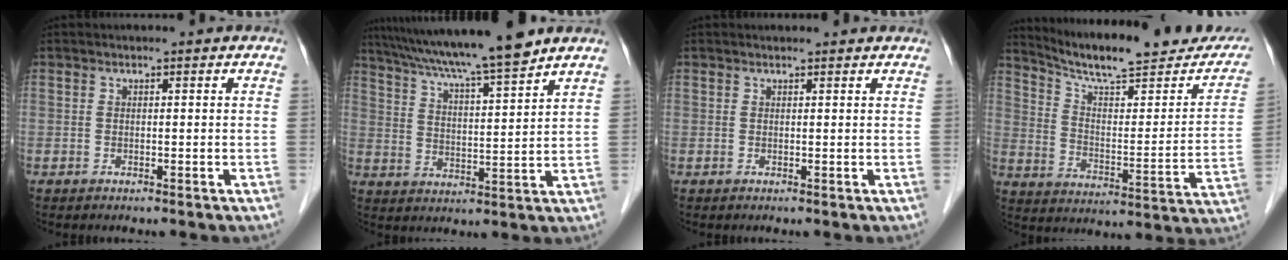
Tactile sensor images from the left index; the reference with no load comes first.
{"total": 15.0, "force": [12.6, -0.7, 8.0], "torque": [-0.140, 0.009, 0.199]}
{"total": 2.6, "force": [2.5, 0.4, 0.6], "torque": [-0.013, 0.011, 0.023]}
{"total": 21.8, "force": [19.2, 3.1, 9.7], "torque": [-0.139, -0.041, 0.265]}